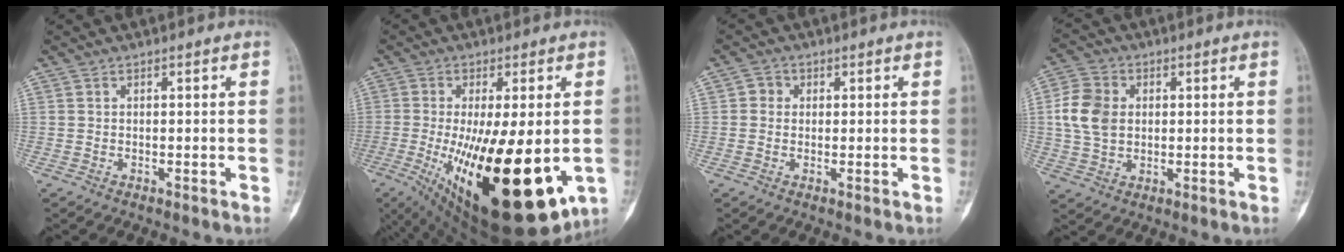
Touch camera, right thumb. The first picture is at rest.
{"total": 26.5, "force": [-5.8, 9.4, 24.1], "torque": [-0.350, -0.043, -0.057]}
{"total": 2.2, "force": [0.3, 2.1, 0.7], "torque": [0.001, 0.004, 0.001]}
{"total": 9.2, "force": [1.1, 7.0, 5.9], "torque": [-0.107, 0.006, 0.020]}